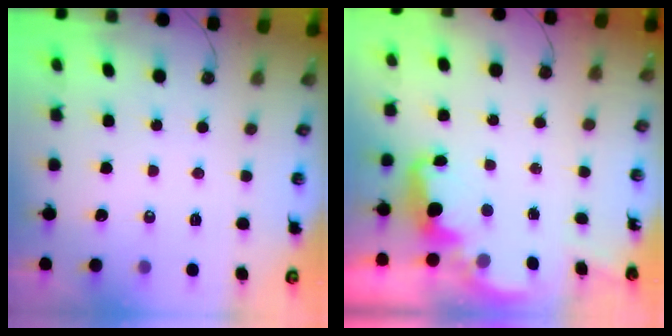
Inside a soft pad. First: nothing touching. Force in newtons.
{"total": 2.4, "press": 2.4, "slide": 0.5}